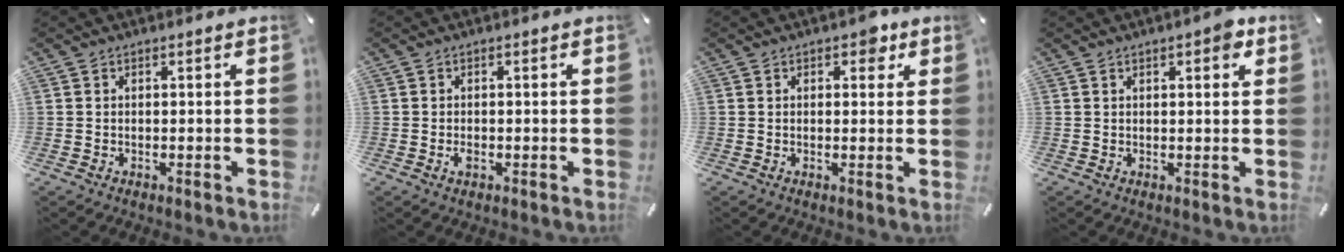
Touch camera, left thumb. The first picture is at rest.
{"total": 1.3, "force": [-0.4, 0.8, 1.0], "torque": [-0.026, -0.003, -0.010]}
{"total": 3.4, "force": [1.6, 2.1, 2.2], "torque": [-0.016, -0.003, 0.019]}
{"total": 3.4, "force": [1.6, 1.3, 2.6], "torque": [-0.040, 0.001, 0.023]}